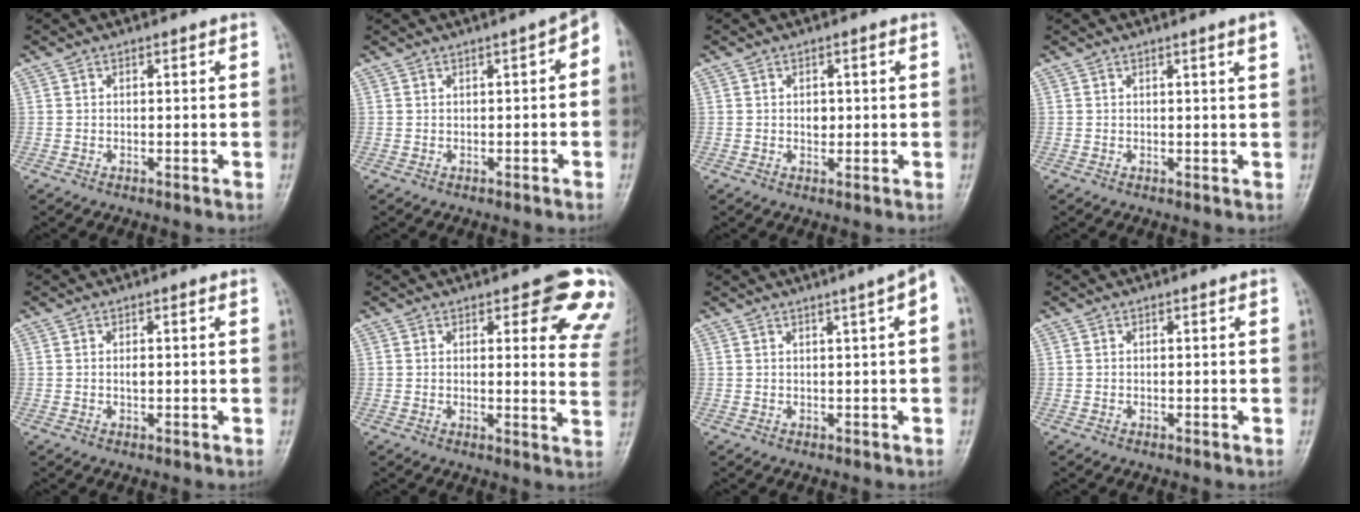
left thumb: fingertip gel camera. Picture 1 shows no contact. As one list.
[{"total": 4.1, "force": [0.5, 1.4, 3.8], "torque": [-0.041, 0.019, -0.002]}, {"total": 1.9, "force": [0.1, 1.4, 1.2], "torque": [-0.006, 0.001, 0.002]}, {"total": 2.0, "force": [1.0, -0.4, 1.6], "torque": [-0.021, -0.006, 0.015]}, {"total": 1.0, "force": [0.0, 0.5, 0.9], "torque": [-0.011, 0.002, 0.000]}, {"total": 11.5, "force": [7.1, 4.0, 8.2], "torque": [-0.044, -0.037, 0.065]}, {"total": 4.5, "force": [1.7, 0.2, 4.1], "torque": [-0.047, 0.014, 0.020]}, {"total": 0.0}]